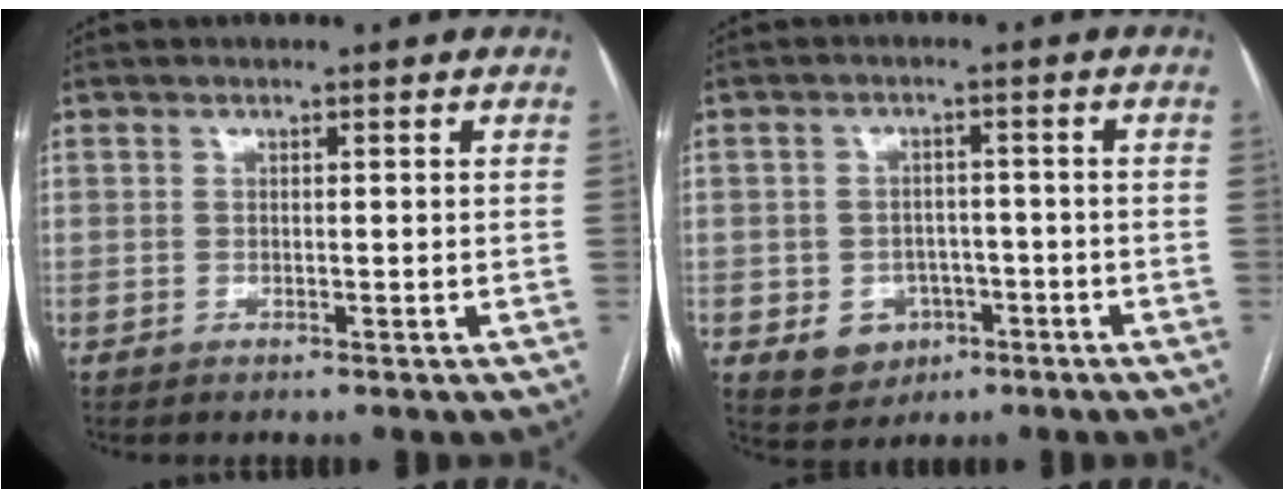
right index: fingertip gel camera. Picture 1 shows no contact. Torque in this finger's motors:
{"motor_torque": [0.06, 0.02, -0.37, -0.09]}